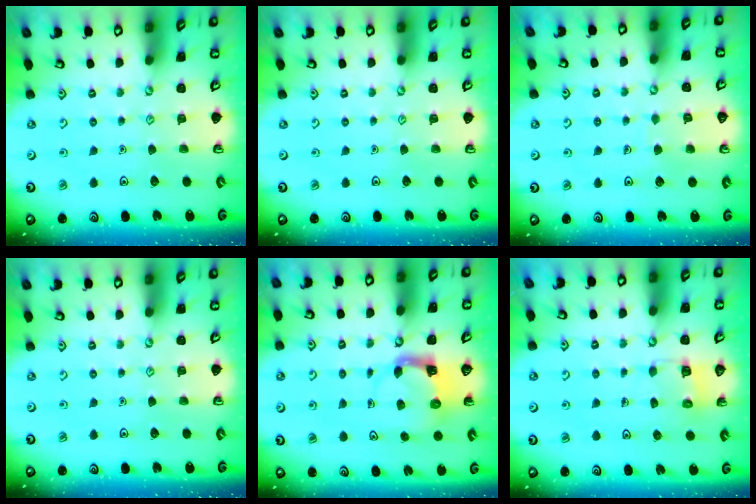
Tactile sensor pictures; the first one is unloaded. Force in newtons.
{"total": 0.0}
{"total": 2.9, "press": 2.9, "slide": 0.2}
{"total": 0.0}
{"total": 3.8, "press": 3.7, "slide": 0.7}
{"total": 5.0, "press": 5.0, "slide": 0.3}